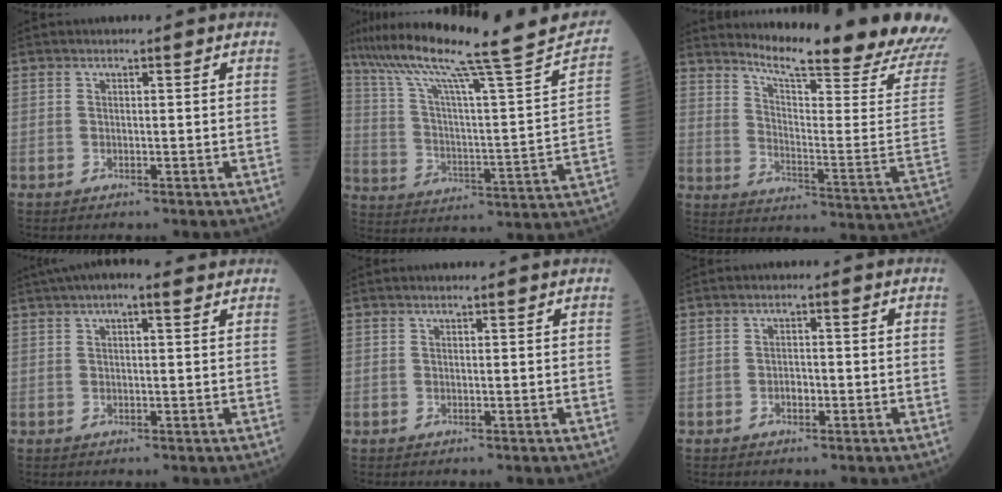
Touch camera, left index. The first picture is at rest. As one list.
[{"total": 24.3, "force": [20.0, -0.6, 13.9], "torque": [-0.232, -0.032, 0.288]}, {"total": 21.9, "force": [19.9, -1.3, 9.2], "torque": [-0.156, -0.125, 0.248]}, {"total": 6.7, "force": [4.7, 1.5, 4.6], "torque": [-0.080, 0.036, 0.070]}, {"total": 1.1, "force": [0.9, -0.3, 0.6], "torque": [-0.008, 0.005, 0.013]}, {"total": 1.6, "force": [-1.1, 0.8, 0.9], "torque": [-0.013, -0.002, -0.018]}]